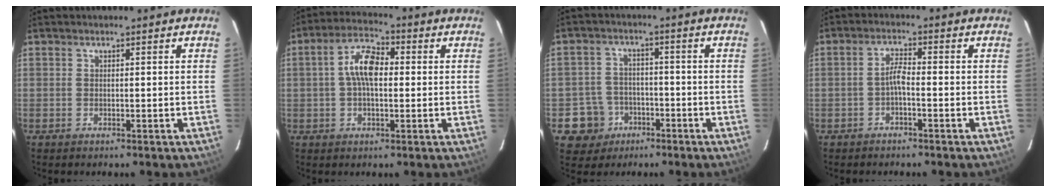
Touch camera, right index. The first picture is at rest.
{"total": 7.7, "force": [0.5, 3.8, 6.7], "torque": [-0.129, 0.021, 0.006]}
{"total": 7.2, "force": [-3.3, 6.4, 0.6], "torque": [-0.029, 0.025, -0.046]}
{"total": 2.4, "force": [-1.3, 0.4, 2.0], "torque": [-0.044, 0.009, -0.027]}